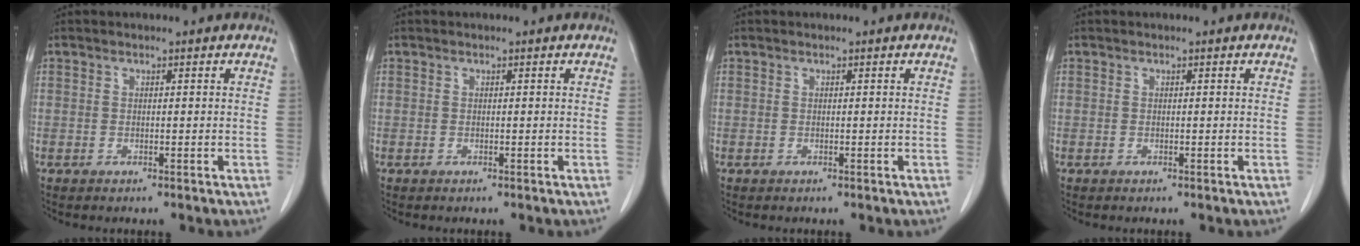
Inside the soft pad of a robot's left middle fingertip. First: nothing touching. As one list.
[{"total": 0.0}, {"total": 0.0}, {"total": 0.0}]